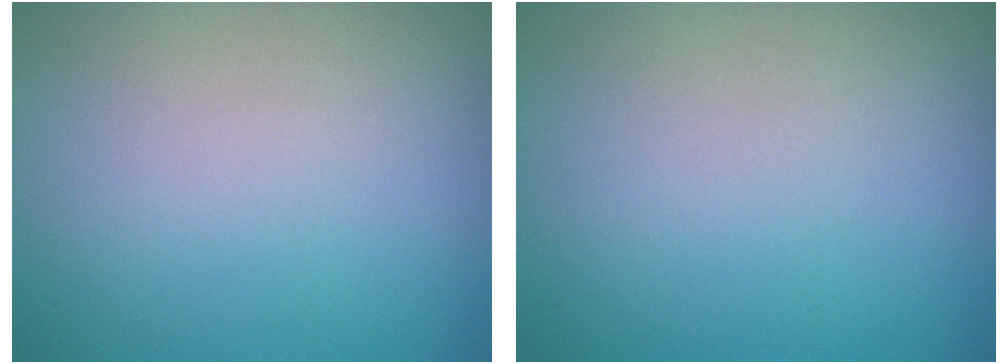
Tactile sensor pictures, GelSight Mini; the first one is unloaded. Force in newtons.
{"total": 0.0}